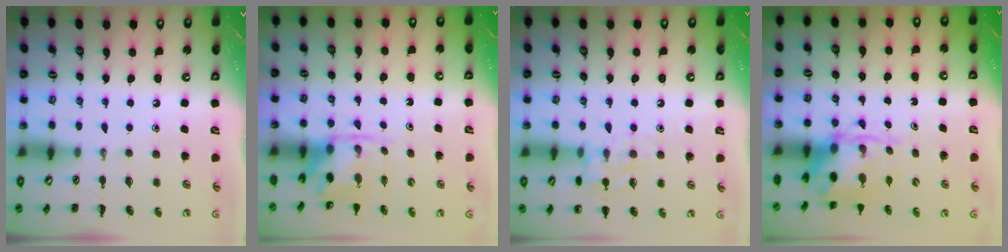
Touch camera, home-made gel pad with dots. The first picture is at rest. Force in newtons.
{"total": 4.7, "press": 4.6, "slide": 0.6}
{"total": 9.9, "press": 9.9, "slide": 0.8}
{"total": 6.6, "press": 6.4, "slide": 1.4}